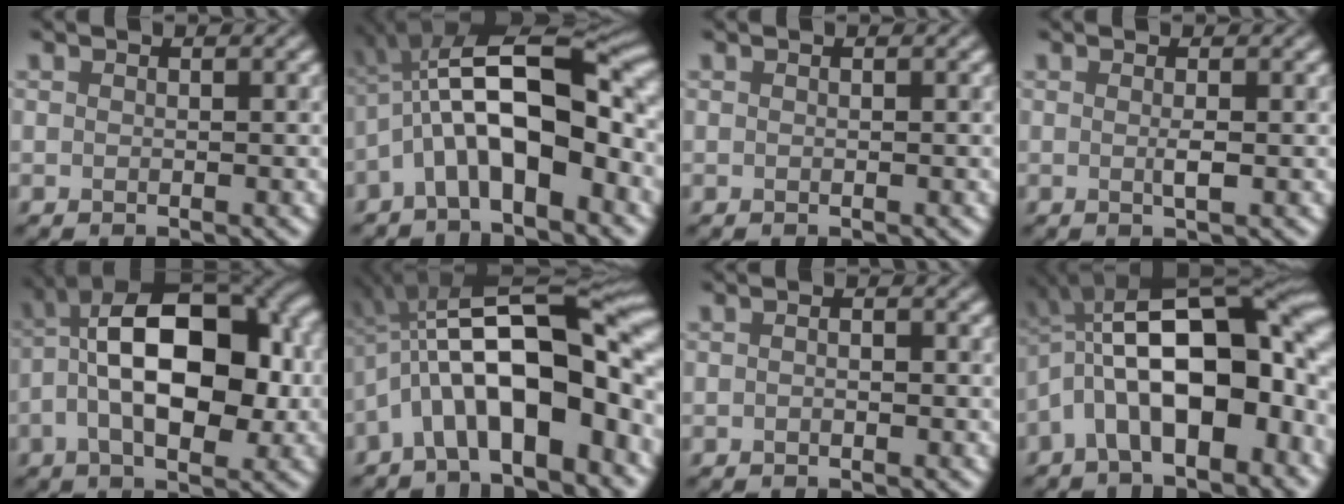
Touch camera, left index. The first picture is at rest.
{"total": 11.7, "force": [-1.9, 4.2, 10.7], "torque": [-0.181, 0.030, -0.042]}
{"total": 0.0}
{"total": 1.2, "force": [0.0, 0.2, 1.2], "torque": [-0.023, -0.002, -0.002]}
{"total": 15.5, "force": [0.2, 7.8, 13.4], "torque": [-0.187, 0.034, -0.005]}
{"total": 14.6, "force": [-3.0, 5.3, 13.3], "torque": [-0.195, 0.027, -0.054]}
{"total": 1.1, "force": [-0.2, 0.5, 0.9], "torque": [-0.011, -0.004, -0.013]}
{"total": 16.0, "force": [-1.4, 7.5, 14.0], "torque": [-0.205, 0.031, -0.020]}